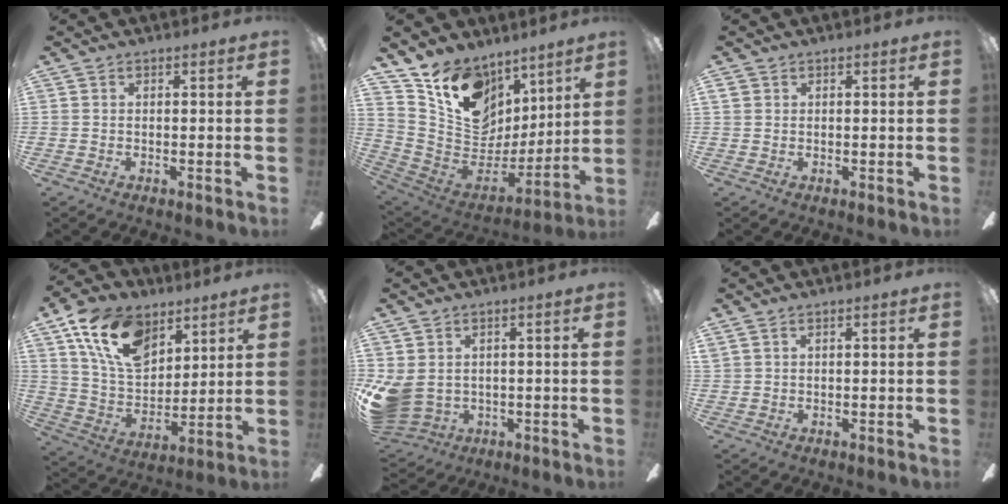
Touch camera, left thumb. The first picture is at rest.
{"total": 16.1, "force": [9.1, 11.6, 6.4], "torque": [-0.113, -0.057, 0.178]}
{"total": 1.3, "force": [0.5, 1.1, 0.4], "torque": [-0.009, 0.002, 0.009]}
{"total": 17.9, "force": [10.2, 11.2, 9.5], "torque": [-0.175, -0.028, 0.192]}
{"total": 7.3, "force": [0.2, 6.0, 4.1], "torque": [-0.115, -0.007, 0.002]}
{"total": 1.3, "force": [0.7, 0.9, 0.6], "torque": [-0.015, 0.002, 0.014]}